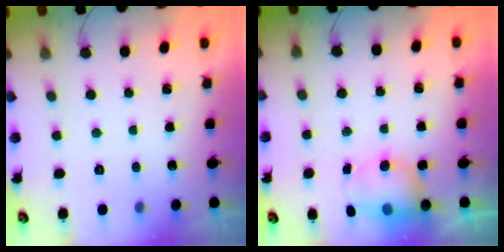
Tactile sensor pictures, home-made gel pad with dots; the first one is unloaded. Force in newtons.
{"total": 6.9, "press": 6.9, "slide": 0.5}